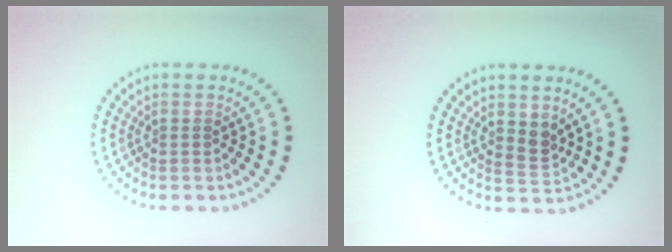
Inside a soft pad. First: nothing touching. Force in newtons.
{"total": 1.6, "press": 1.4, "slide": 0.8}